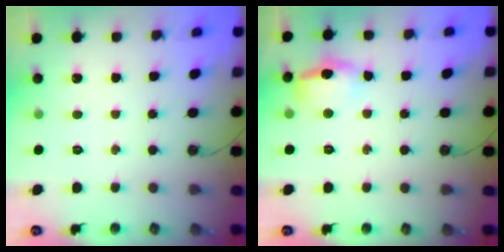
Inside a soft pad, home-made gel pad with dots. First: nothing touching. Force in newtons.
{"total": 11.0, "press": 10.9, "slide": 0.9}